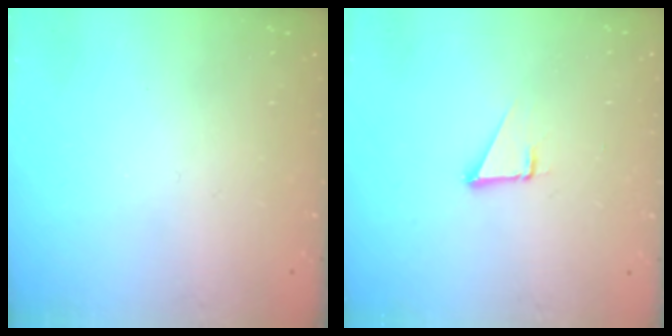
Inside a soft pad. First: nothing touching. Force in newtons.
{"total": 1.9, "press": 1.9, "slide": 0.1}